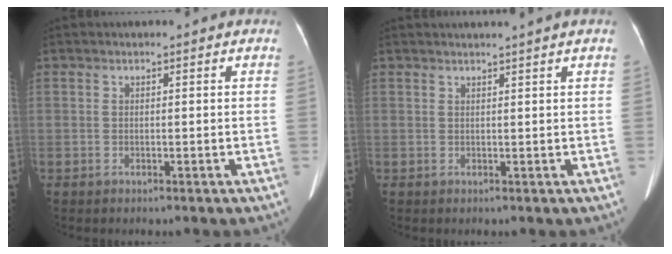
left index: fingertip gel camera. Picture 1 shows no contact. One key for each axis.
{"total": 2.7, "fx": 2.3, "fy": -0.8, "fz": 1.2, "tx": -0.015, "ty": 0.009, "tz": 0.035}